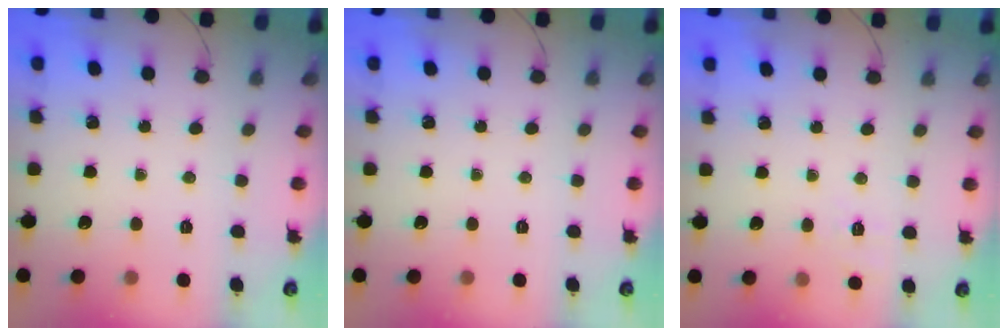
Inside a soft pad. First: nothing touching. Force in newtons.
{"total": 0.0}
{"total": 3.7, "press": 3.1, "slide": 2.0}